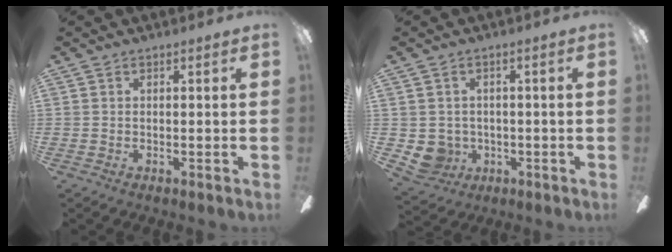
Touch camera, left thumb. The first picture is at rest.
{"total": 4.9, "force": [-0.4, 4.8, 1.0], "torque": [-0.050, 0.001, -0.005]}